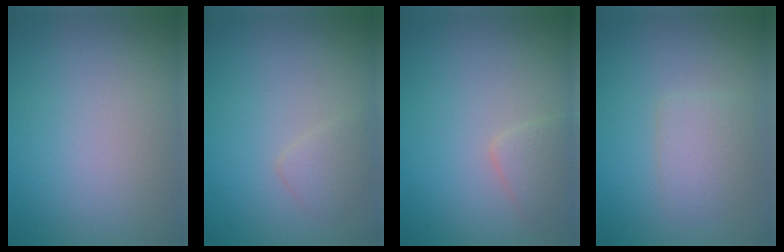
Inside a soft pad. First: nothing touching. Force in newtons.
{"total": 1.5, "press": 1.5, "slide": 0.1}
{"total": 1.9, "press": 1.9, "slide": 0.0}
{"total": 2.2, "press": 2.2, "slide": 0.1}